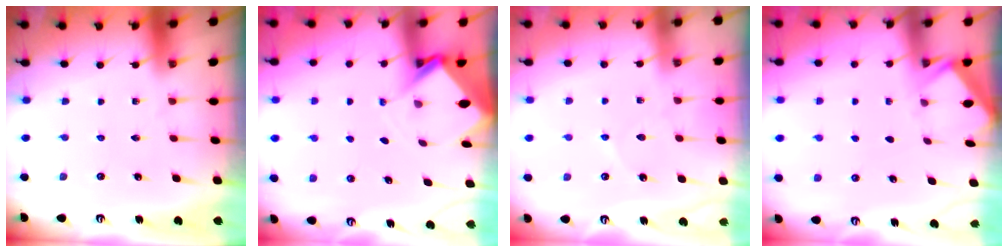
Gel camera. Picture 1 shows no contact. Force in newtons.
{"total": 3.6, "press": 3.6, "slide": 0.2}
{"total": 3.4, "press": 3.3, "slide": 0.5}
{"total": 2.4, "press": 2.3, "slide": 0.4}